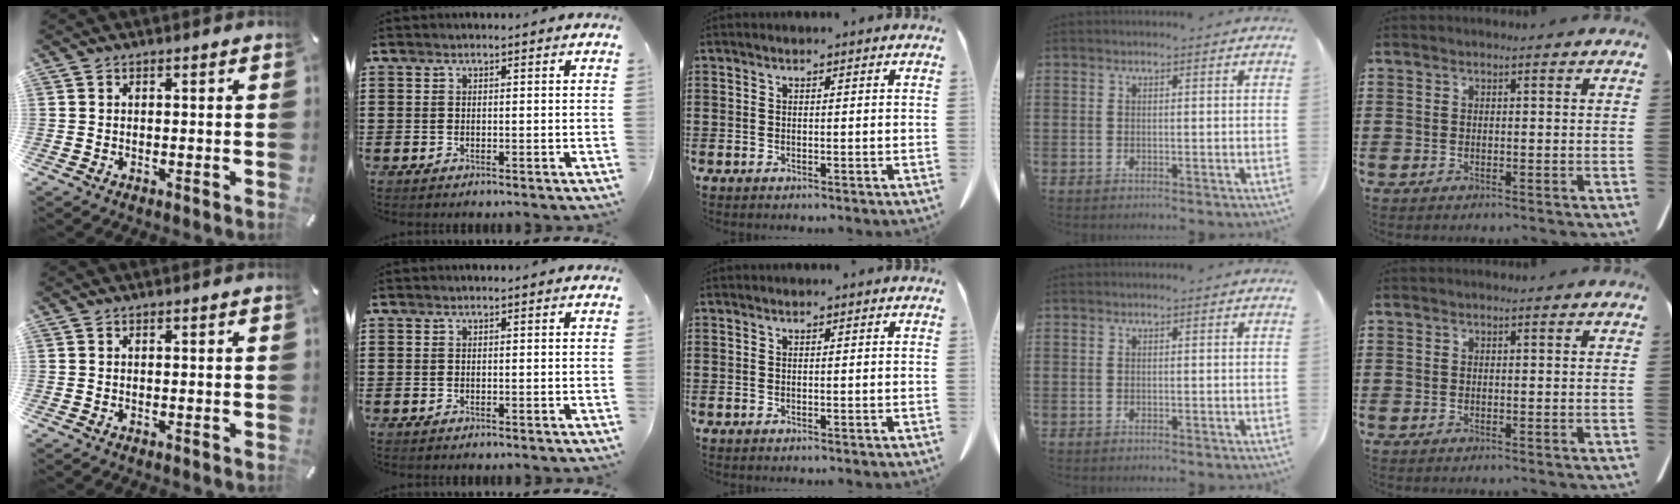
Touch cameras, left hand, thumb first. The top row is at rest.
{}